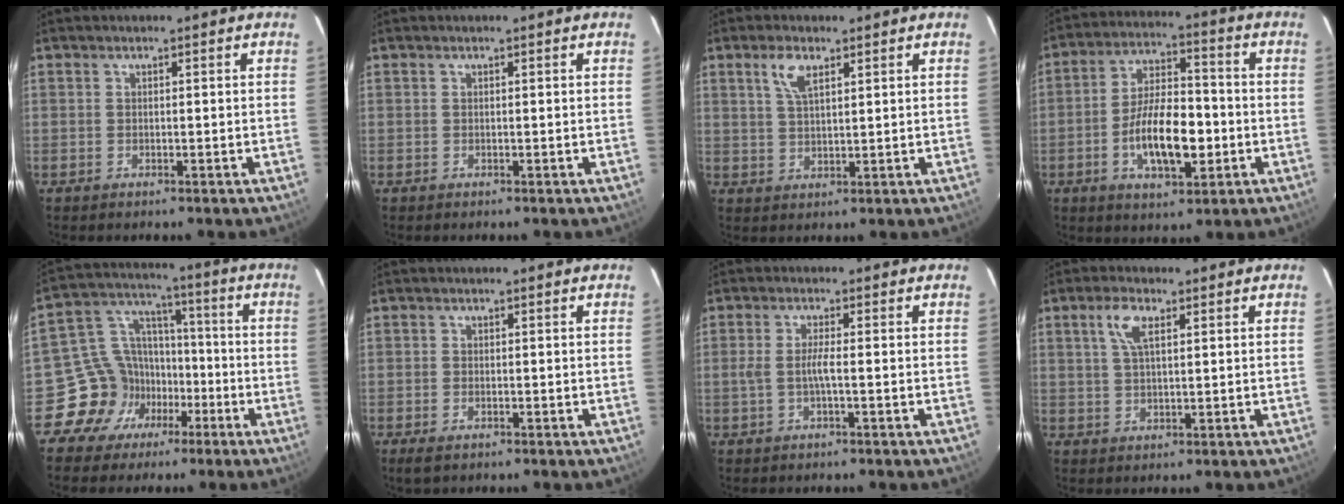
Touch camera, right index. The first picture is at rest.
{"total": 0.0}
{"total": 4.6, "force": [2.5, 1.8, 3.4], "torque": [-0.066, 0.007, 0.050]}
{"total": 12.6, "force": [-3.4, 5.3, 10.9], "torque": [-0.209, 0.006, -0.054]}
{"total": 11.3, "force": [-5.6, 9.7, 1.3], "torque": [-0.029, 0.057, -0.090]}
{"total": 2.2, "force": [-1.5, 0.9, 1.3], "torque": [-0.029, -0.007, -0.029]}
{"total": 2.8, "force": [-0.7, -0.2, 2.7], "torque": [-0.053, 0.002, -0.013]}
{"total": 4.7, "force": [2.0, 1.8, 3.8], "torque": [-0.075, 0.009, 0.039]}